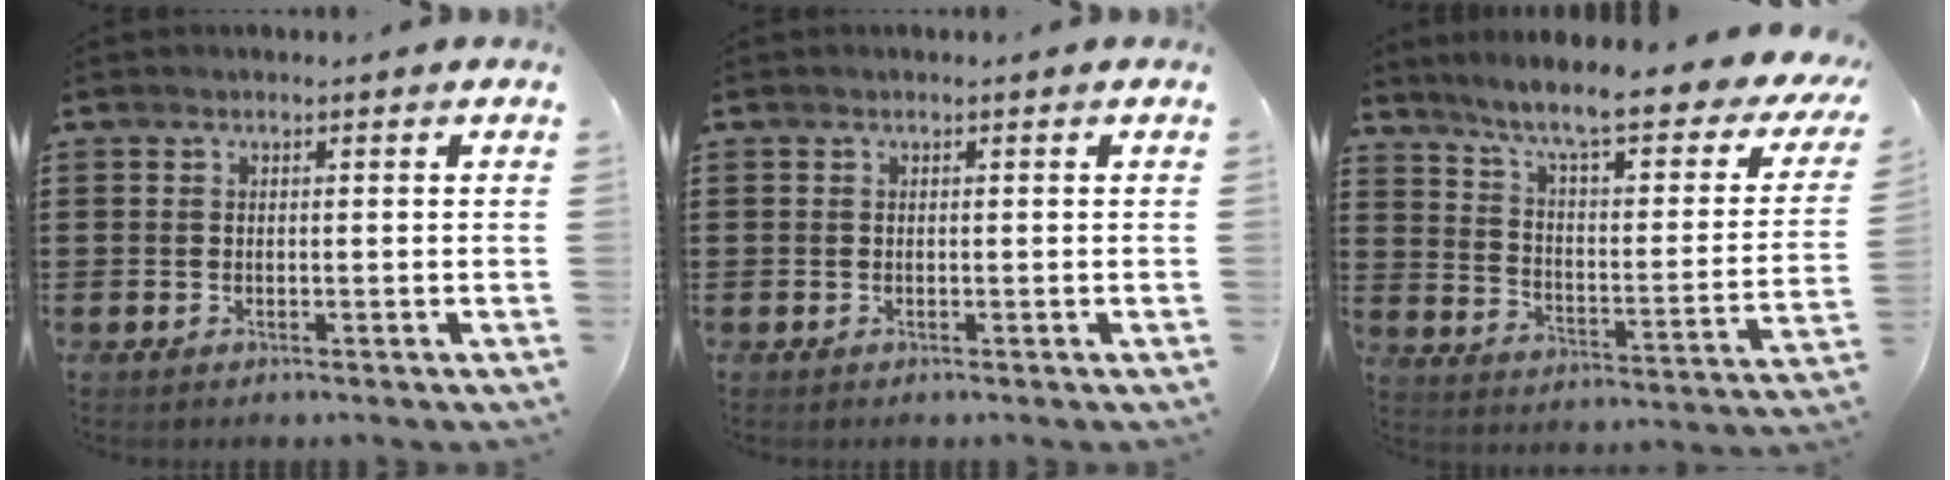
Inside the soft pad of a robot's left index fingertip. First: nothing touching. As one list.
[{"total": 0.0}, {"total": 8.7, "force": [6.6, 0.4, 5.6], "torque": [-0.123, -0.050, 0.103]}]